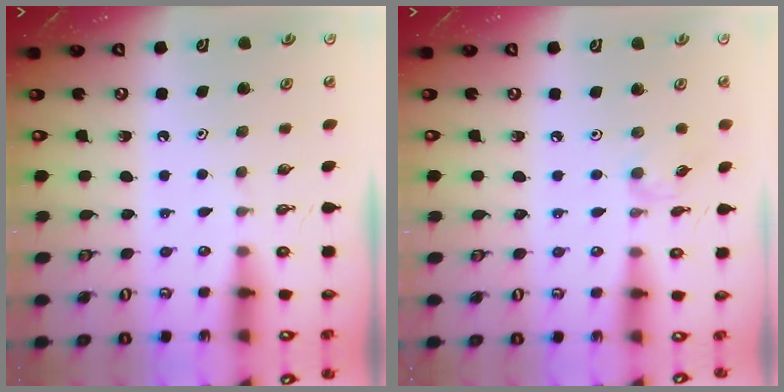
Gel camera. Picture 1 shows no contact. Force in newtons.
{"total": 1.5, "press": 1.5, "slide": 0.4}